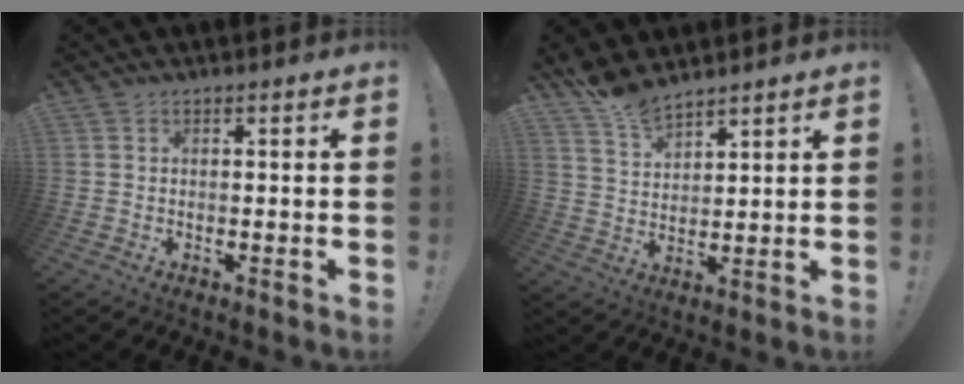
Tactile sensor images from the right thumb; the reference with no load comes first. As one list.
[{"total": 7.5, "force": [6.9, 2.1, 2.1], "torque": [-0.044, -0.048, 0.131]}]